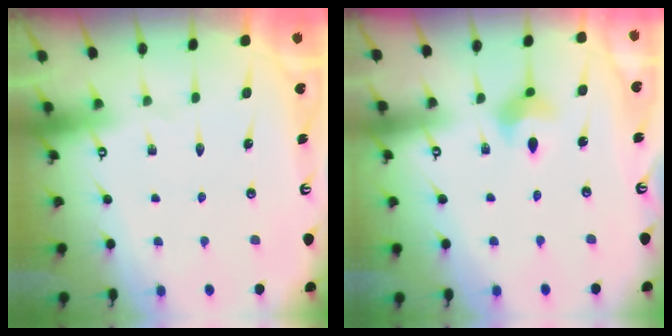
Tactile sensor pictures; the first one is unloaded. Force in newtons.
{"total": 8.2, "press": 8.0, "slide": 2.1}